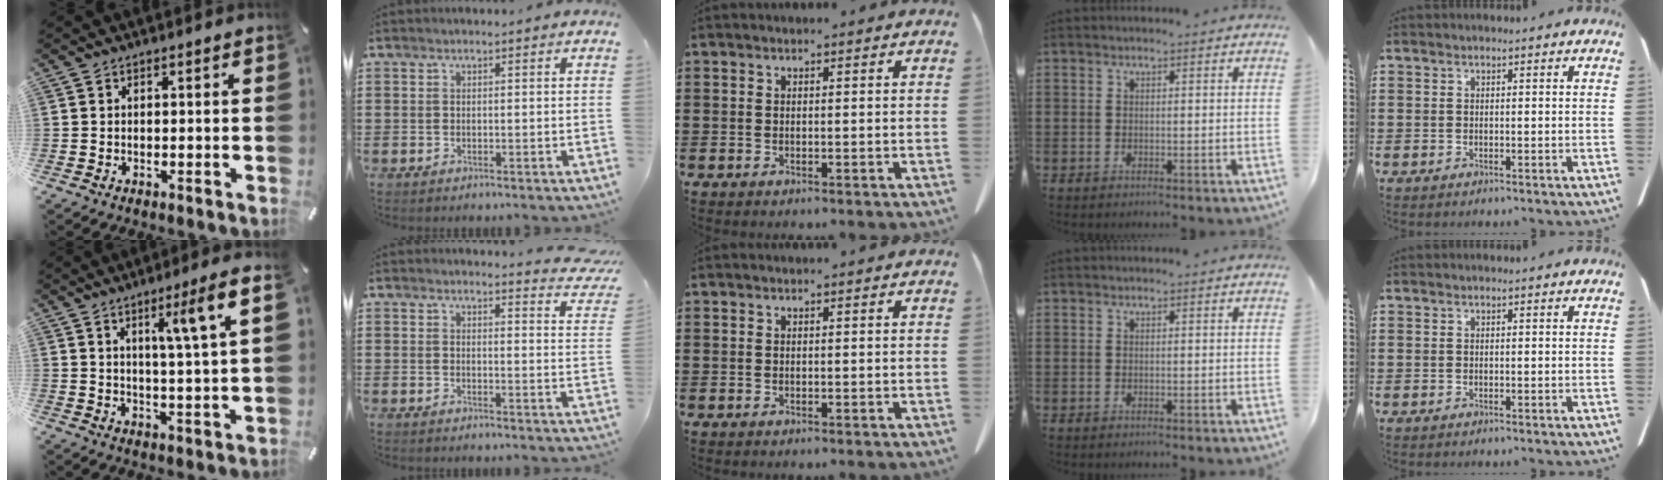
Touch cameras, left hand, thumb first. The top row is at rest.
{"thumb": {"total": 8.6, "force": [4.0, -0.3, 7.6], "torque": [-0.125, -0.012, 0.056]}, "index": {"total": 3.0, "force": [2.9, 0.0, 0.6], "torque": [-0.009, -0.021, 0.049]}}